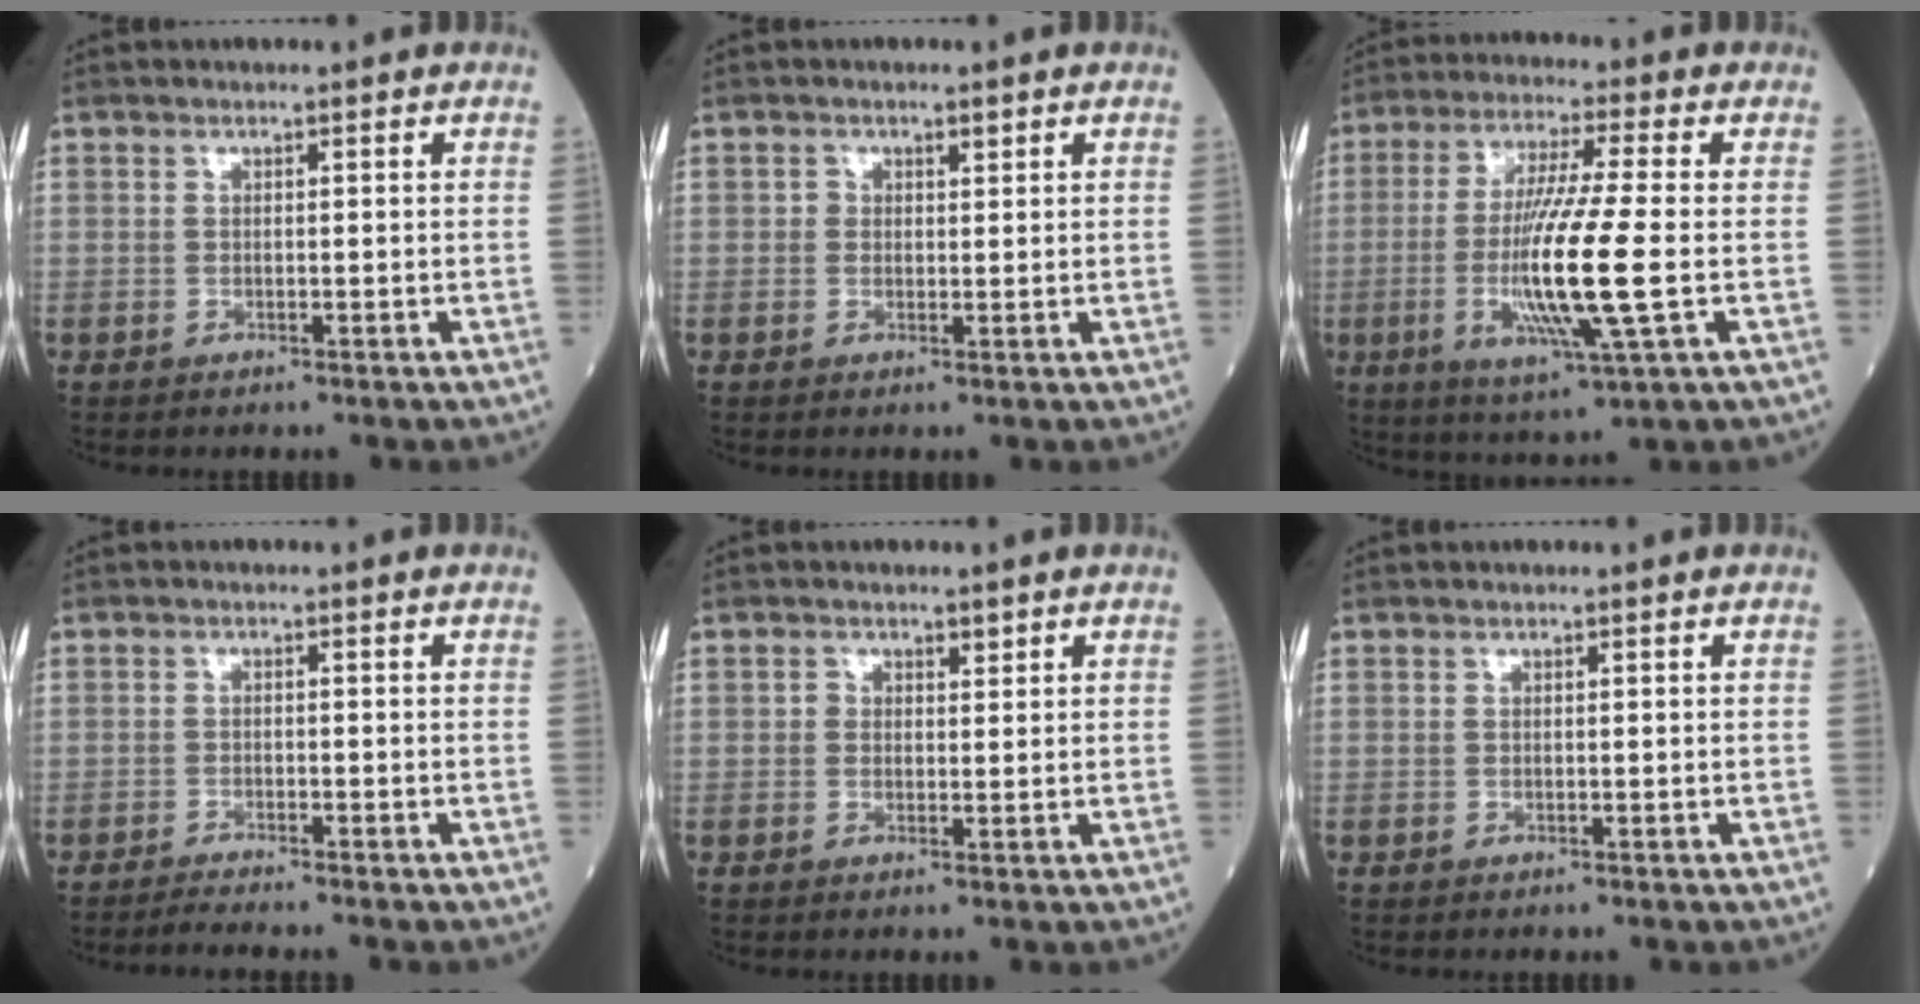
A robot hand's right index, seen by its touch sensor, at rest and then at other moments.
{"total": 1.2, "force": [0.6, 0.9, 0.5], "torque": [-0.003, 0.001, 0.007]}
{"total": 13.8, "force": [-2.2, -0.2, 13.6], "torque": [-0.271, -0.017, -0.046]}
{"total": 2.4, "force": [-2.3, -0.8, 0.4], "torque": [-0.016, -0.010, -0.043]}
{"total": 1.4, "force": [0.7, 1.1, 0.5], "torque": [-0.002, 0.002, 0.008]}
{"total": 0.0}